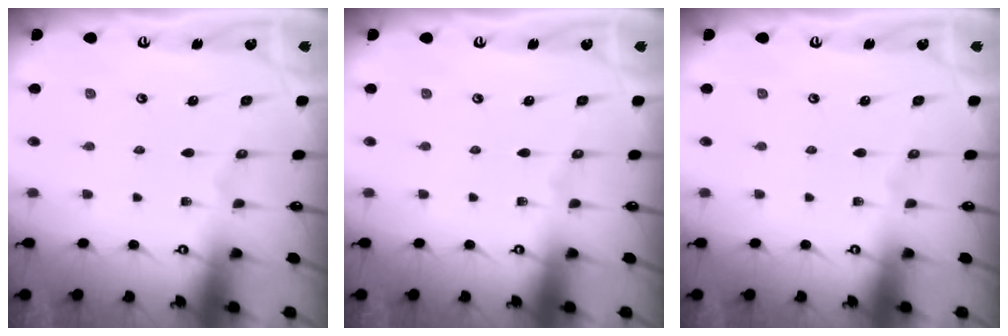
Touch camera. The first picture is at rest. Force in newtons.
{"total": 0.0}
{"total": 0.0}